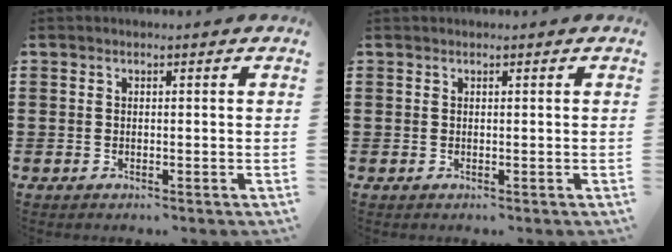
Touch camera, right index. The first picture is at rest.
{"total": 0.0}